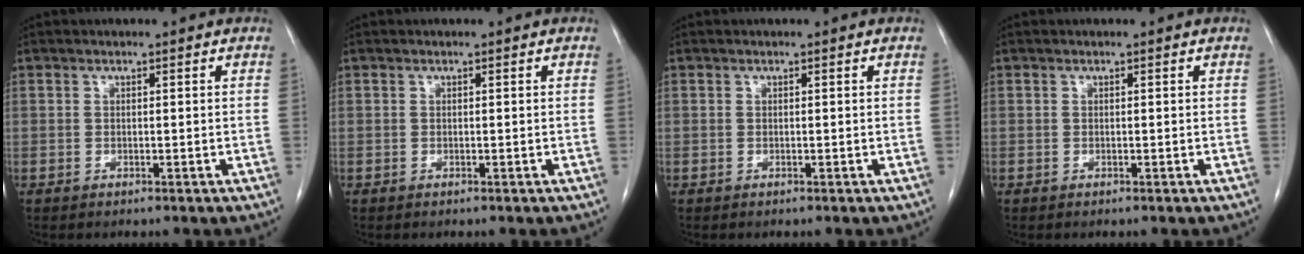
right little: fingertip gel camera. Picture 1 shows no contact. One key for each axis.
{"total": 0.0}
{"total": 0.0}
{"total": 0.0}